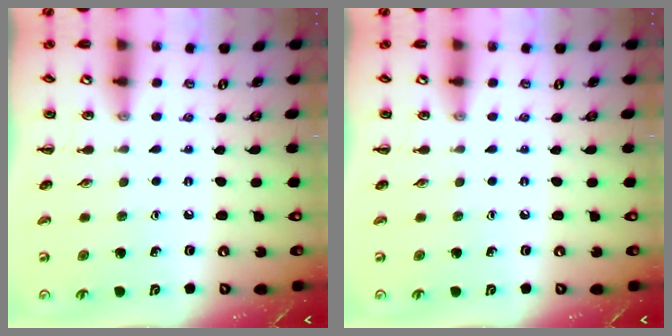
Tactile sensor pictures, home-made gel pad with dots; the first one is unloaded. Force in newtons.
{"total": 0.0}